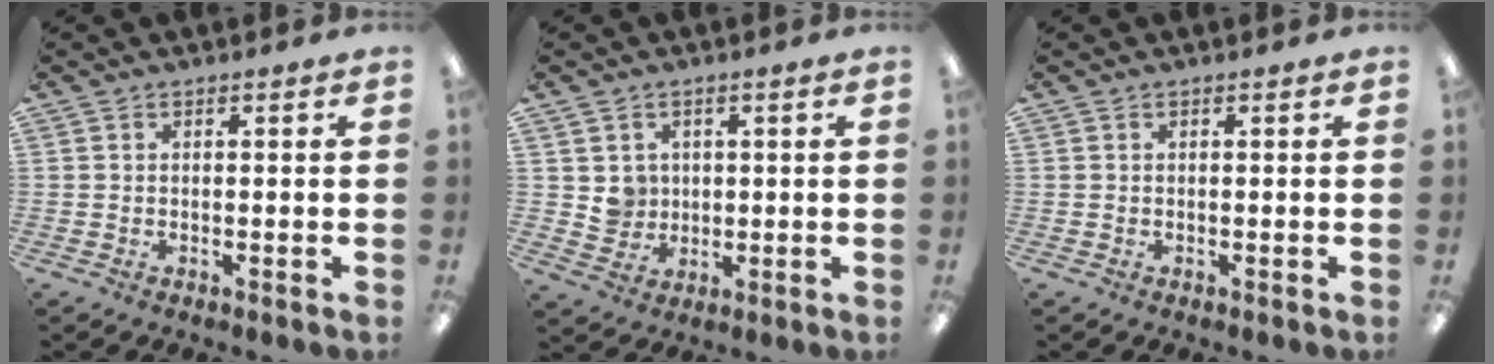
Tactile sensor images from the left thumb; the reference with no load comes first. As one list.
[{"total": 4.6, "force": [1.5, 4.4, 0.3], "torque": [0.001, -0.004, 0.025]}, {"total": 0.0}]